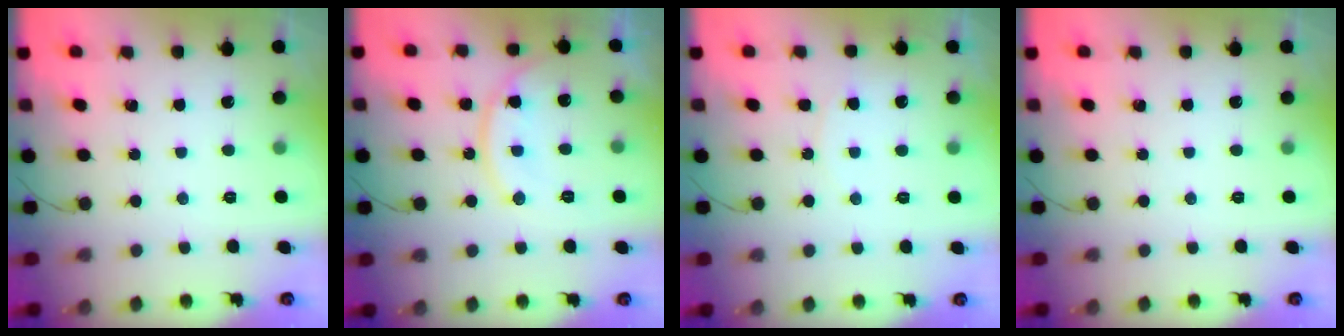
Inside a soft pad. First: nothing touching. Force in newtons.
{"total": 13.1, "press": 13.1, "slide": 0.4}
{"total": 3.9, "press": 3.8, "slide": 0.5}
{"total": 0.0}